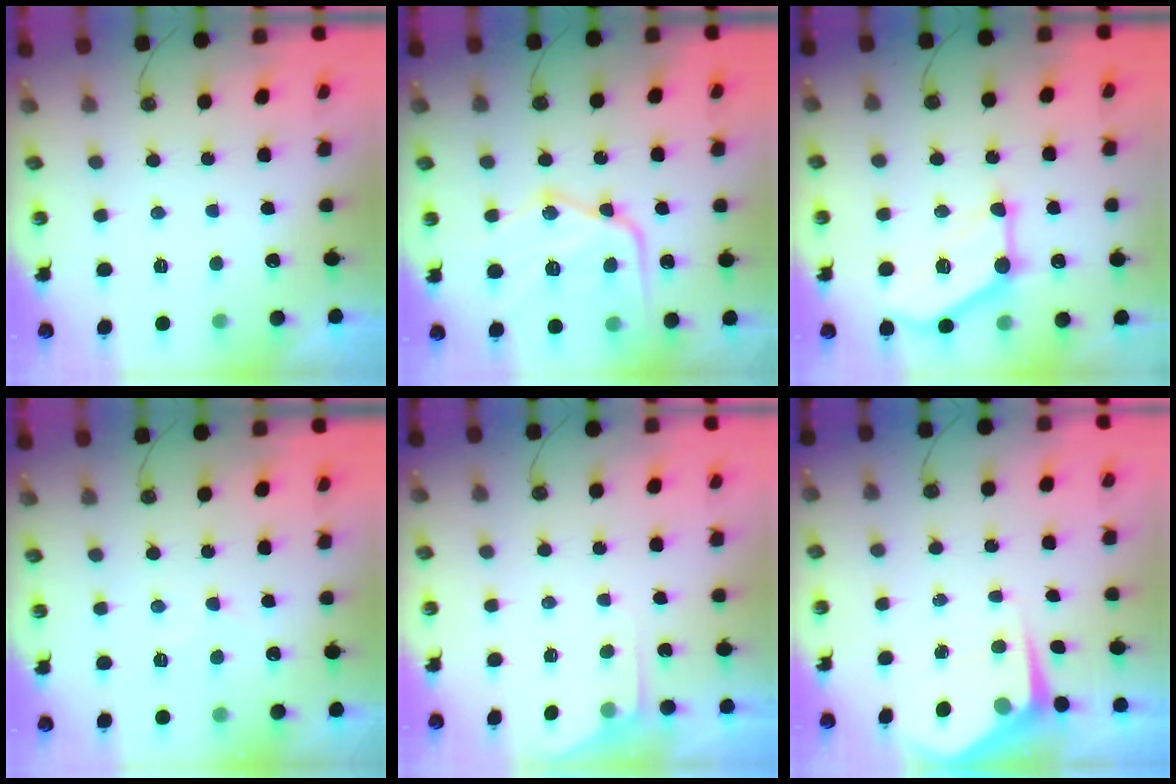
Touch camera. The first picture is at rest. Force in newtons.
{"total": 19.6, "press": 19.5, "slide": 2.0}
{"total": 13.7, "press": 13.7, "slide": 0.3}
{"total": 6.5, "press": 6.5, "slide": 1.0}
{"total": 4.3, "press": 4.3, "slide": 0.4}
{"total": 4.4, "press": 4.3, "slide": 0.5}